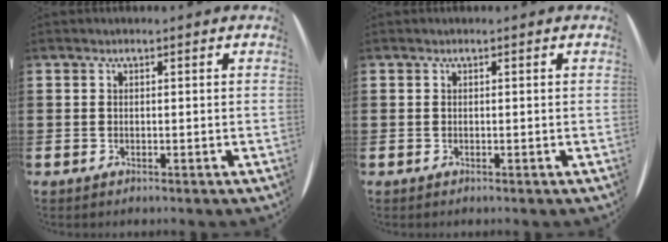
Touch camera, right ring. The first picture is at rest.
{"total": 0.0}